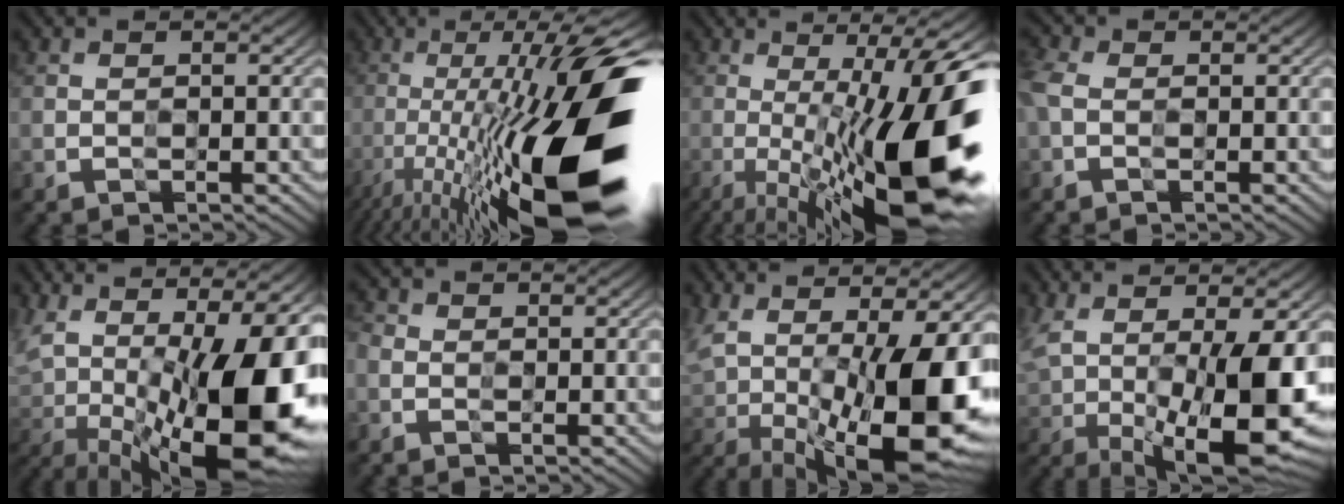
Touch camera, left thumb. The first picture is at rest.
{"total": 20.0, "force": [-6.7, 5.6, 18.0], "torque": [-0.306, 0.020, -0.120]}
{"total": 18.6, "force": [-4.4, 5.0, 17.4], "torque": [-0.235, 0.007, -0.070]}
{"total": 4.3, "force": [-0.7, 2.4, 3.4], "torque": [-0.085, -0.004, -0.020]}
{"total": 19.5, "force": [1.2, 9.1, 17.2], "torque": [-0.268, -0.001, 0.027]}
{"total": 2.3, "force": [-0.8, 1.6, 1.5], "torque": [-0.029, -0.007, -0.018]}
{"total": 16.9, "force": [0.1, 7.2, 15.3], "torque": [-0.253, -0.014, 0.025]}
{"total": 15.2, "force": [-0.2, 6.1, 13.9], "torque": [-0.235, -0.010, 0.021]}